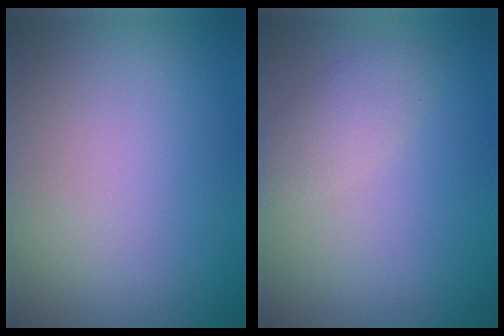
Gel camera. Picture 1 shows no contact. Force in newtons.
{"total": 2.0, "press": 2.0, "slide": 0.2}